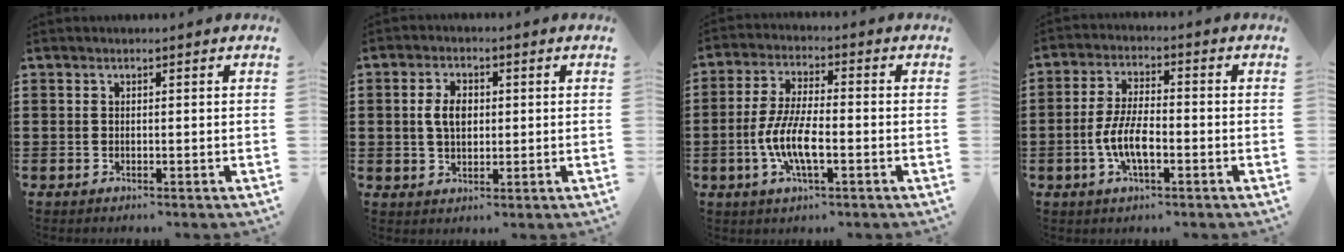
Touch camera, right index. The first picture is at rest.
{"total": 4.4, "force": [0.5, 2.7, 3.4], "torque": [-0.080, 0.011, 0.003]}
{"total": 8.0, "force": [-2.4, 2.4, 7.2], "torque": [-0.168, -0.016, -0.052]}
{"total": 6.5, "force": [-1.8, 2.6, 5.6], "torque": [-0.131, -0.004, -0.041]}